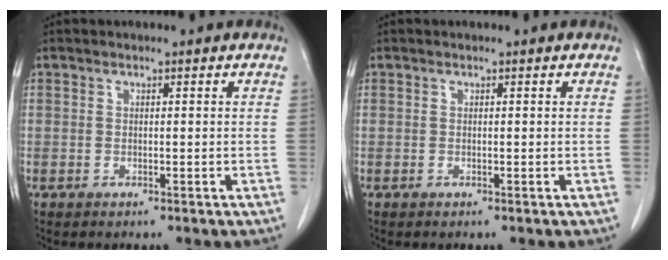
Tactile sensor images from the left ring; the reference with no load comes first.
{"total": 0.0}